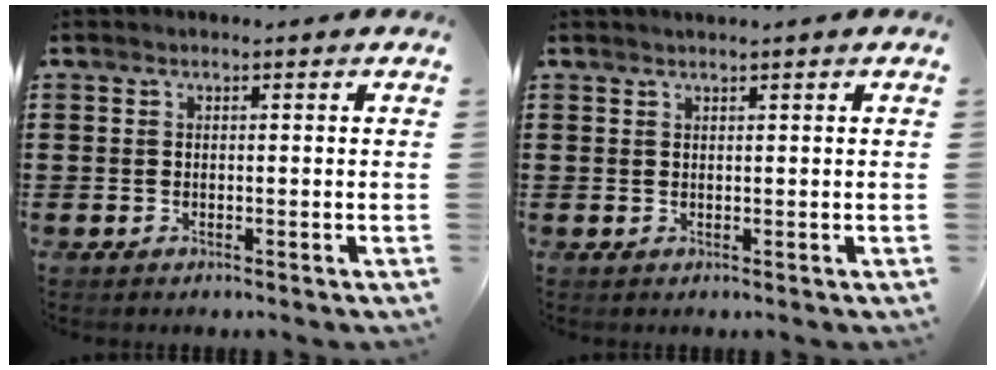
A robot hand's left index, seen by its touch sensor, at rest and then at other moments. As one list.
[{"total": 0.6, "force": [0.4, -0.2, 0.4], "torque": [-0.005, -0.002, 0.008]}]